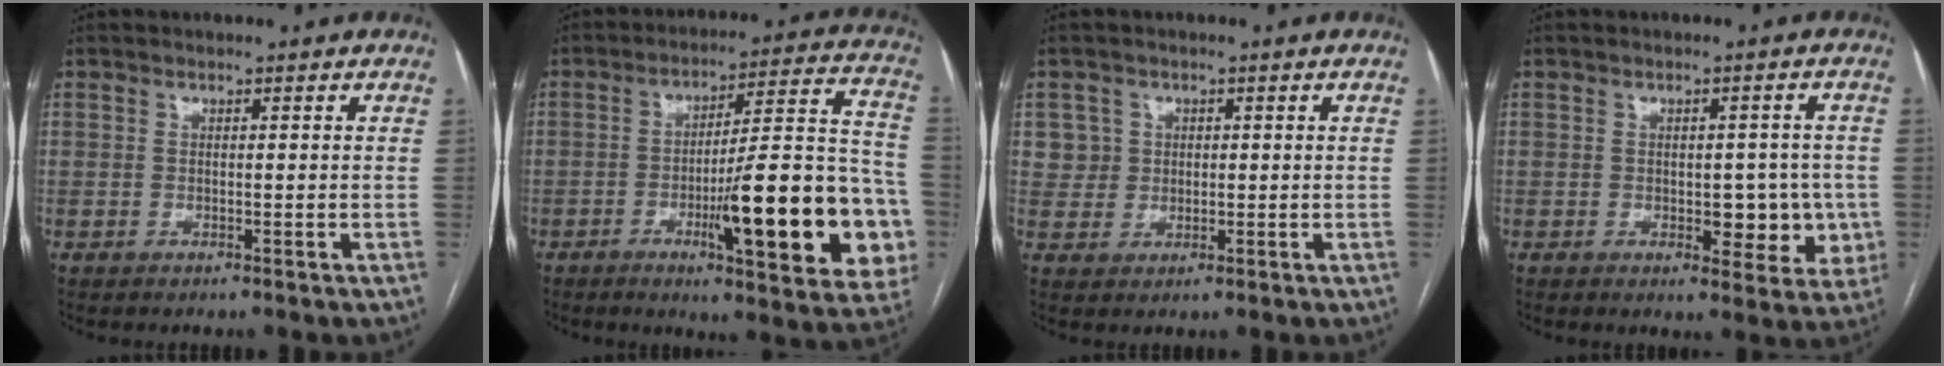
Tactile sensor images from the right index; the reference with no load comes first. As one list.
[{"total": 22.4, "force": [-6.4, 3.6, 21.1], "torque": [-0.224, 0.017, -0.078]}, {"total": 3.5, "force": [1.1, 3.3, -0.2], "torque": [0.022, 0.005, 0.017]}, {"total": 6.7, "force": [-1.0, 3.7, 5.5], "torque": [-0.049, 0.010, -0.003]}]